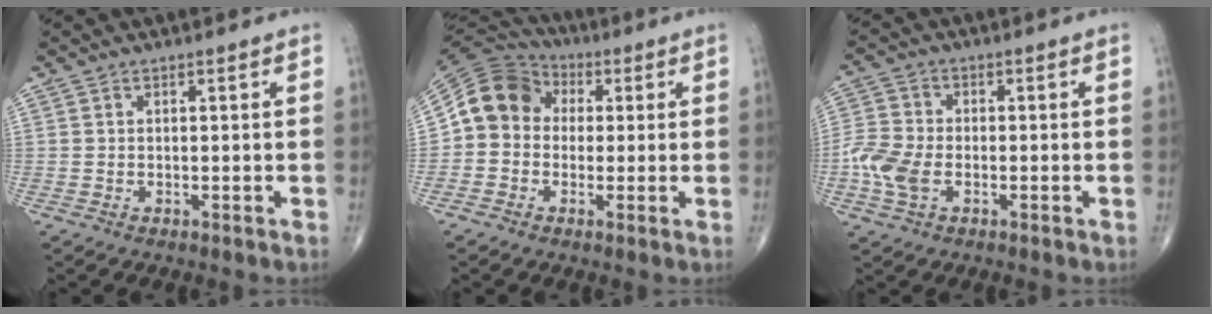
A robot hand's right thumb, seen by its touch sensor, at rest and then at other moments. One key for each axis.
{"total": 11.3, "fx": 0.7, "fy": 9.8, "fz": 5.6, "tx": -0.087, "ty": 0.033, "tz": -0.002}
{"total": 7.3, "fx": -2.1, "fy": 4.7, "fz": 5.2, "tx": -0.126, "ty": 0.007, "tz": -0.050}